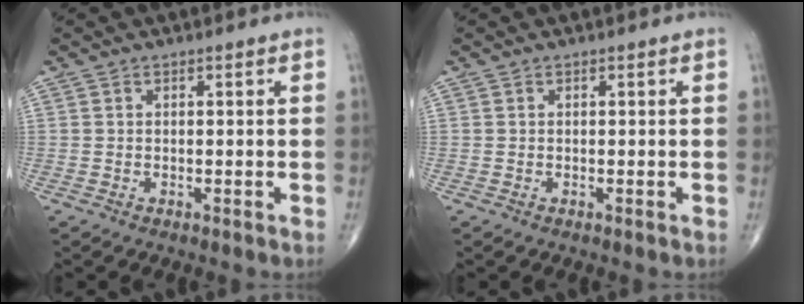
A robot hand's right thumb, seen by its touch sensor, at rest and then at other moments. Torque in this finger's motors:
{"motor_torque": [0.06, 0.06, -0.08, 0.07, 0.00]}